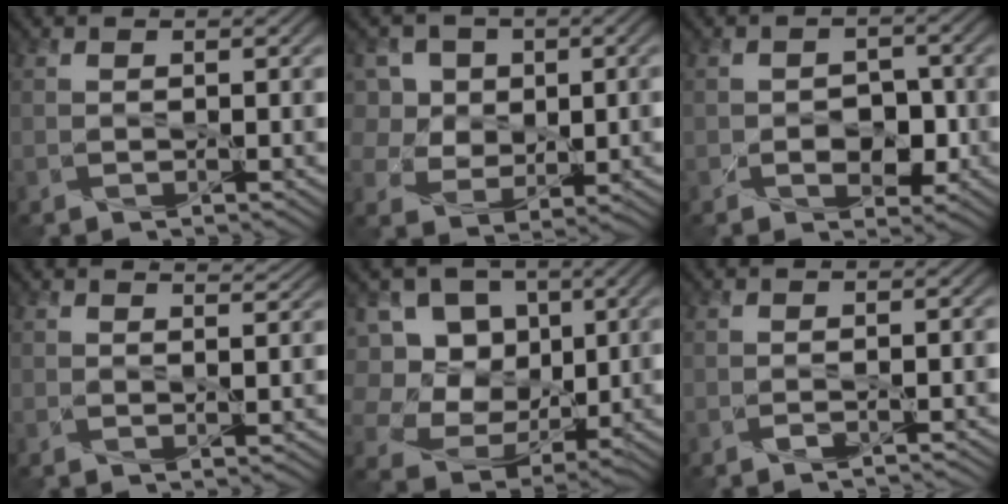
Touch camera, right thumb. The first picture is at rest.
{"total": 8.3, "force": [3.3, 6.7, 3.5], "torque": [-0.112, 0.002, 0.075]}
{"total": 3.8, "force": [-1.1, 2.8, 2.3], "torque": [-0.034, -0.006, -0.018]}
{"total": 2.0, "force": [1.8, 0.5, 0.9], "torque": [-0.015, -0.005, 0.026]}
{"total": 11.0, "force": [1.5, 9.2, 5.8], "torque": [-0.167, 0.023, 0.019]}
{"total": 1.0, "force": [-0.8, 0.1, 0.6], "torque": [-0.011, -0.001, -0.017]}